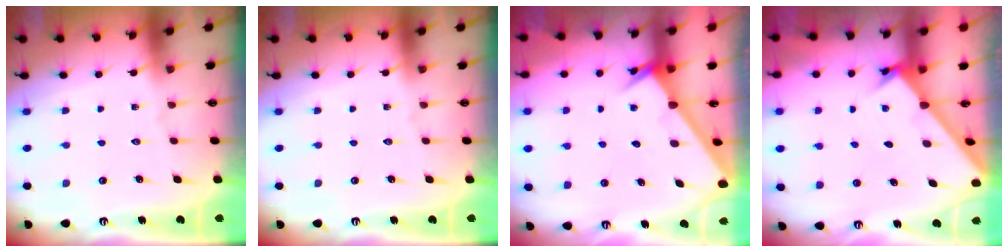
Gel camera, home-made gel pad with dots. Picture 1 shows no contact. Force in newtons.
{"total": 0.0}
{"total": 2.5, "press": 2.5, "slide": 0.3}
{"total": 1.7, "press": 1.7, "slide": 0.2}